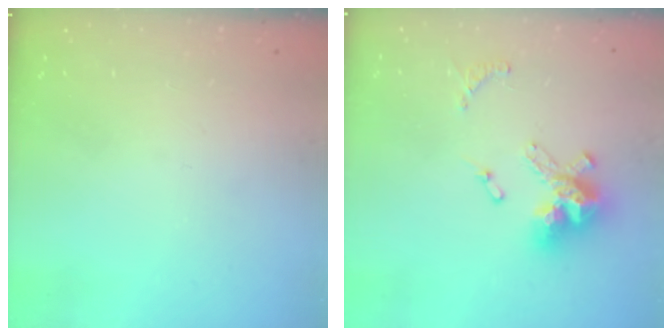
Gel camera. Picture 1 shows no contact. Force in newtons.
{"total": 13.4, "press": 13.4, "slide": 1.3}